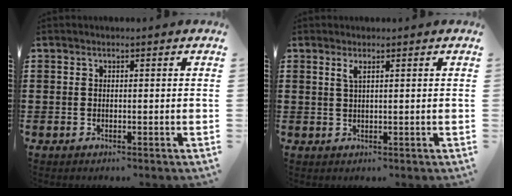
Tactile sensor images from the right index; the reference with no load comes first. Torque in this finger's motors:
{"motor_torque": [0.26, -0.17, 0.04, 0.03]}